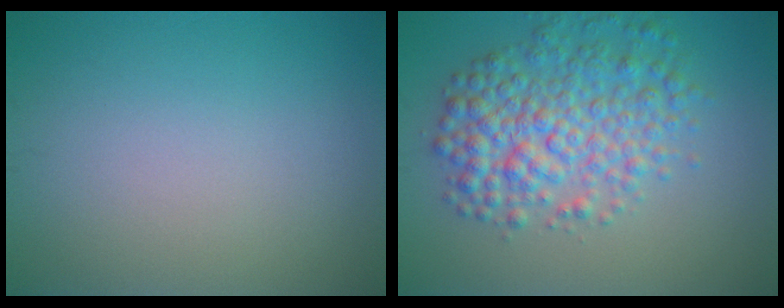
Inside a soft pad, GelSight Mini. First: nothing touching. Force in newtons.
{"total": 6.3, "press": 6.3, "slide": 0.1}